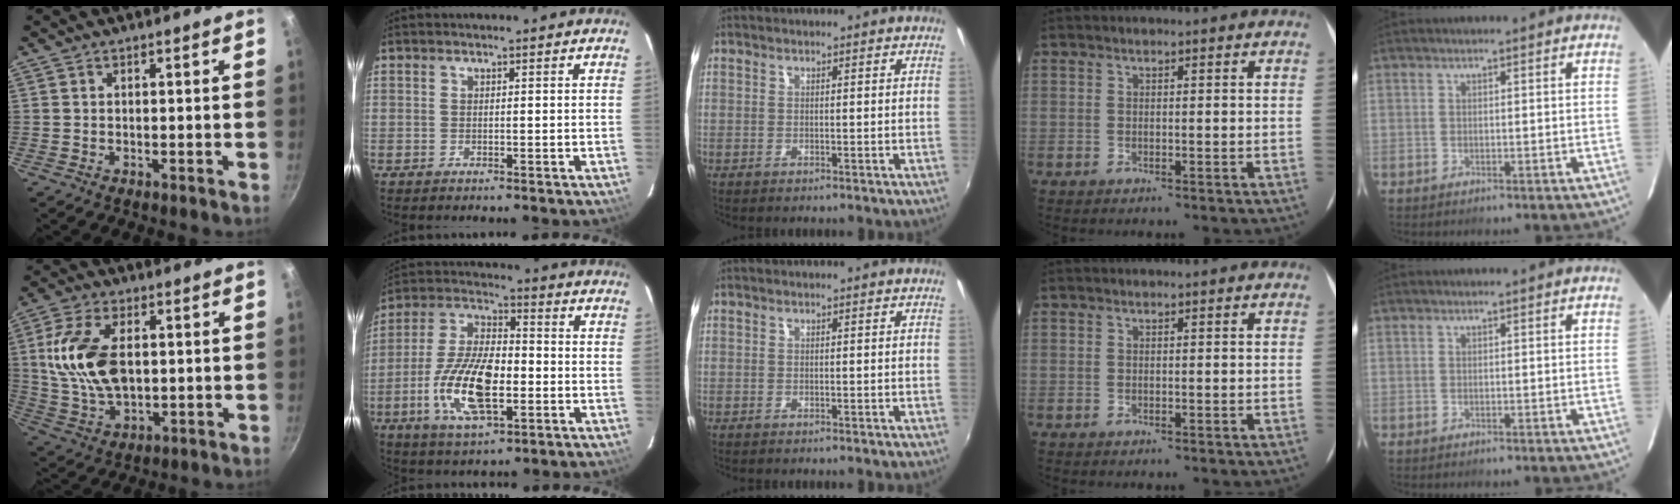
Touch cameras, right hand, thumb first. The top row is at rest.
{"thumb": {"total": 14.7, "force": [1.8, 8.6, 11.8], "torque": [-0.215, -0.004, 0.038]}, "index": {"total": 16.4, "force": [-4.6, 7.0, 14.1], "torque": [-0.295, -0.006, -0.086]}}